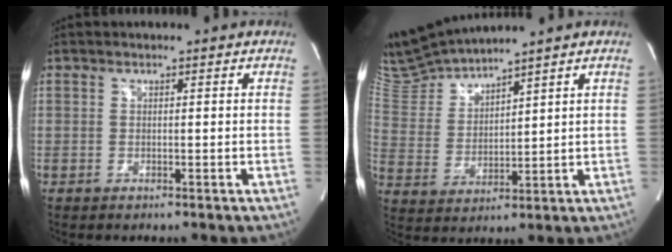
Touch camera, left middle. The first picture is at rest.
{"total": 8.9, "force": [8.8, -1.0, 1.5], "torque": [-0.056, 0.001, 0.195]}